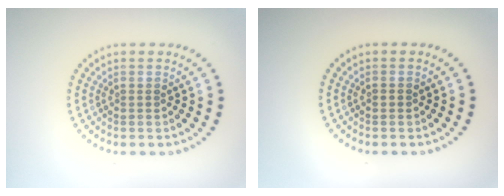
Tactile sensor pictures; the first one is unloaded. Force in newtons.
{"total": 0.7, "press": 0.7, "slide": 0.1}